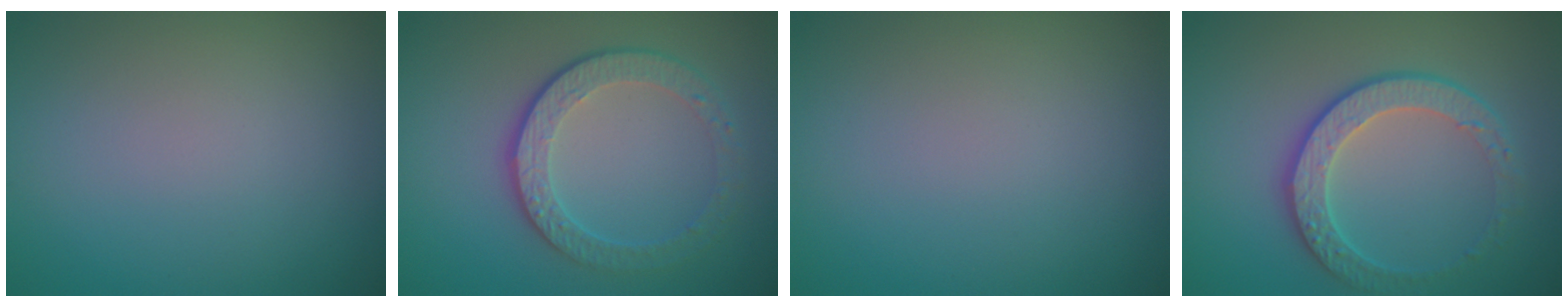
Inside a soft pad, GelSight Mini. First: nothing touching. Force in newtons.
{"total": 4.5, "press": 3.2, "slide": 3.1}
{"total": 0.0}
{"total": 3.8, "press": 3.4, "slide": 1.8}